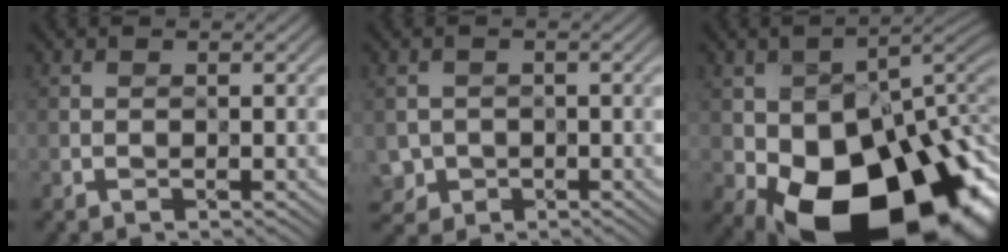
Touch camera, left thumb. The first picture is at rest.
{"total": 1.8, "force": [-0.5, 1.7, -0.5], "torque": [0.004, -0.010, -0.012]}
{"total": 19.8, "force": [-7.1, 12.4, 13.7], "torque": [-0.195, -0.050, -0.092]}